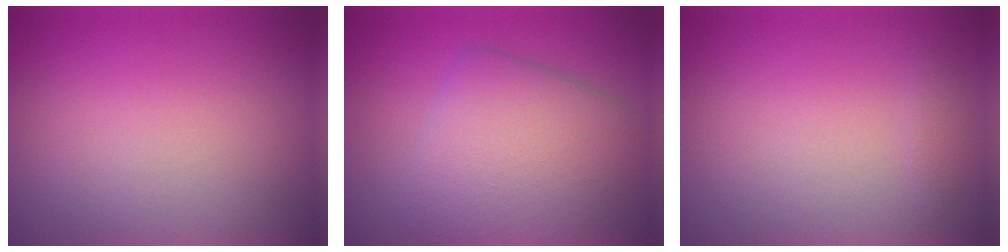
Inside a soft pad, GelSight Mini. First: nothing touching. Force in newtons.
{"total": 7.0, "press": 6.9, "slide": 0.4}
{"total": 0.7, "press": 0.7, "slide": 0.0}